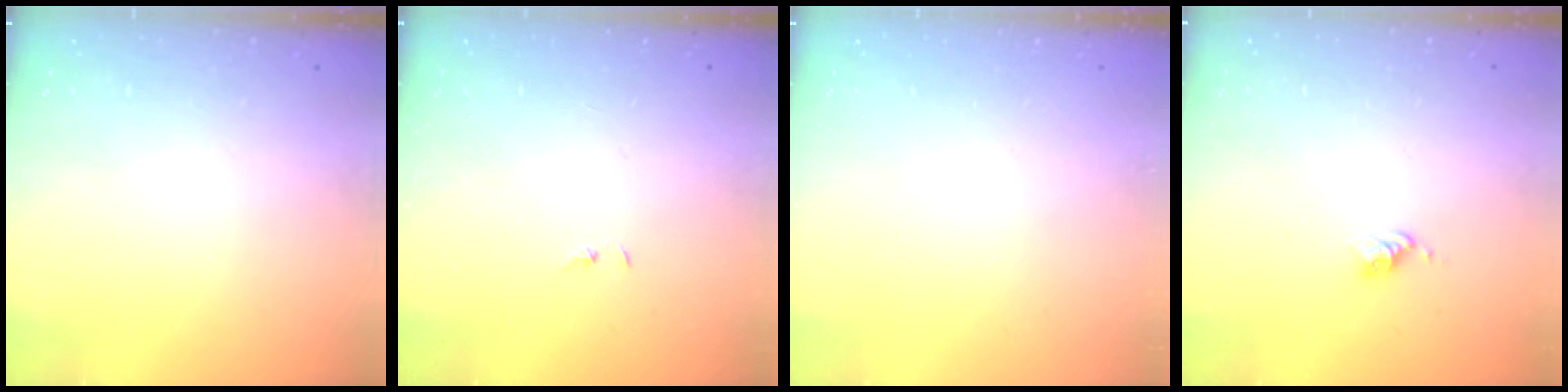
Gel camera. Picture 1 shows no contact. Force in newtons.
{"total": 0.7, "press": 0.7, "slide": 0.1}
{"total": 0.0}
{"total": 3.7, "press": 3.7, "slide": 0.6}